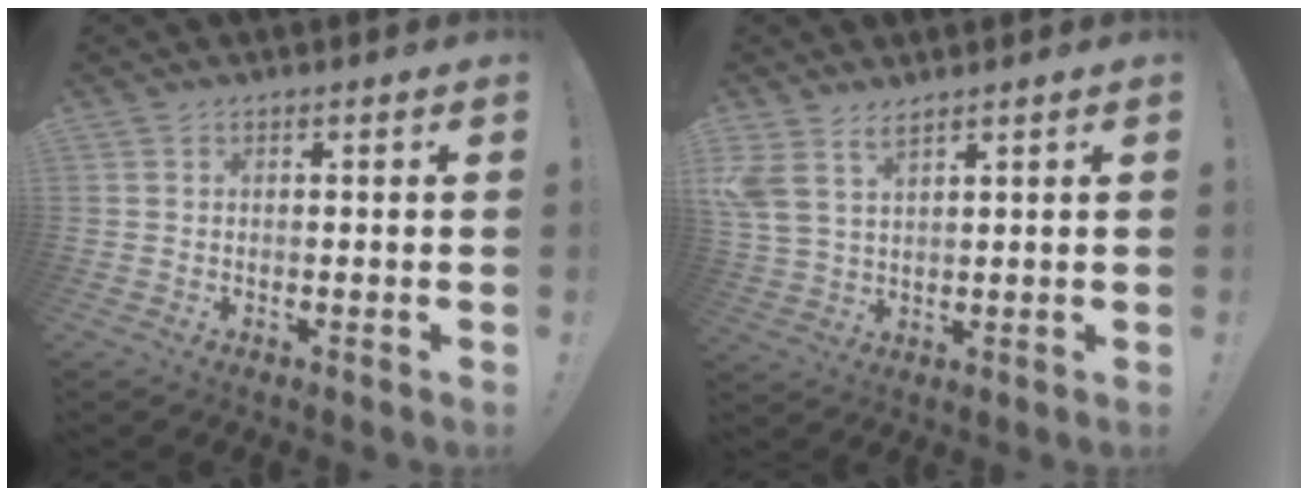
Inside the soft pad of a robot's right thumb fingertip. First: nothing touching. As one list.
[{"total": 6.4, "force": [4.4, 2.9, 3.6], "torque": [-0.083, -0.014, 0.087]}]